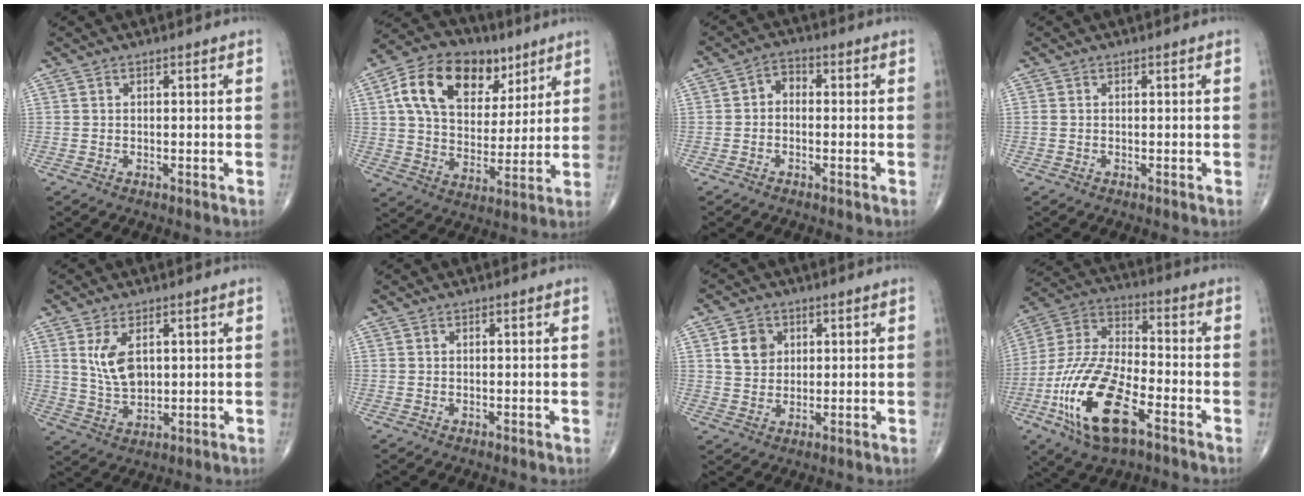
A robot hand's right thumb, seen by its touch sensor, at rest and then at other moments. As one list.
[{"total": 19.6, "force": [8.4, 12.9, 12.1], "torque": [-0.178, -0.010, 0.141]}, {"total": 3.2, "force": [-0.3, 2.4, 2.0], "torque": [-0.018, 0.015, -0.020]}, {"total": 0.5, "force": [-0.1, 0.4, 0.4], "torque": [-0.010, 0.001, 0.000]}, {"total": 7.3, "force": [2.2, 4.0, 5.7], "torque": [-0.099, -0.014, 0.053]}, {"total": 0.0}, {"total": 5.6, "force": [1.9, 4.6, 2.5], "torque": [-0.022, -0.008, 0.034]}, {"total": 19.9, "force": [-8.7, 8.5, 15.8], "torque": [-0.326, 0.034, -0.160]}]